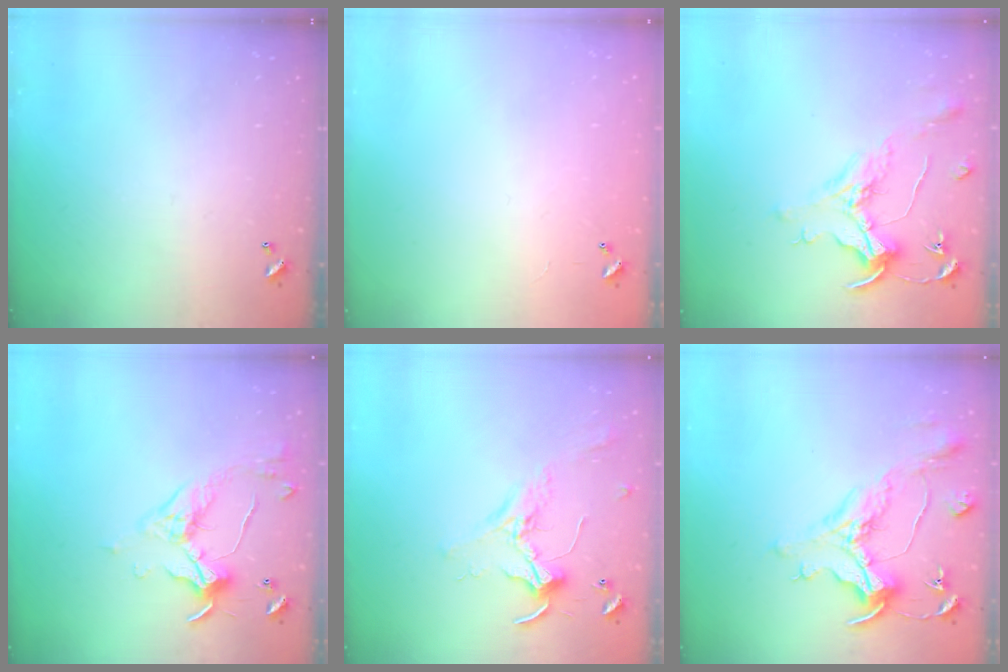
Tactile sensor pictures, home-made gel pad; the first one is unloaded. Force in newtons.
{"total": 8.7, "press": 8.7, "slide": 0.5}
{"total": 1.6, "press": 1.4, "slide": 0.7}
{"total": 5.7, "press": 5.7, "slide": 1.0}
{"total": 2.3, "press": 2.3, "slide": 0.5}
{"total": 1.5, "press": 0.8, "slide": 1.2}